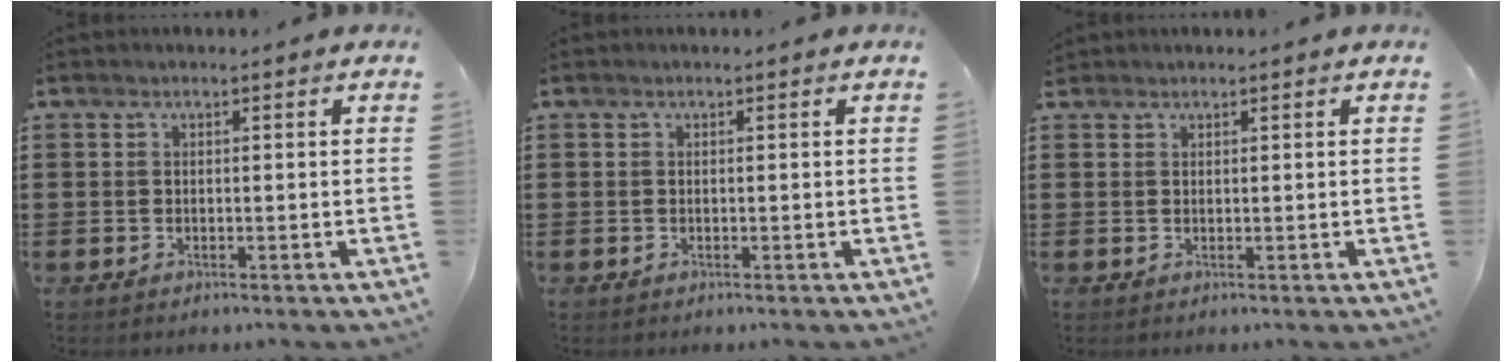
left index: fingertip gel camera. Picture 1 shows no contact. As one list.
[{"total": 0.0}, {"total": 0.6, "force": [0.6, 0.2, 0.0], "torque": [-0.004, 0.002, 0.012]}]